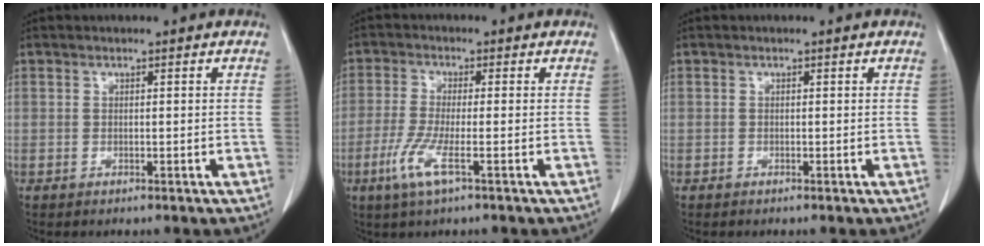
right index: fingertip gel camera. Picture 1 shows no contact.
{"total": 5.6, "force": [-2.5, 0.4, 5.0], "torque": [-0.110, -0.015, -0.052]}
{"total": 0.0}